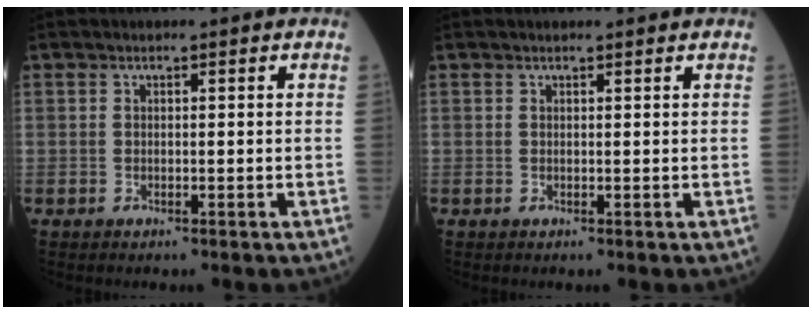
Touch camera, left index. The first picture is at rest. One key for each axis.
{"total": 1.7, "fx": 1.6, "fy": 0.2, "fz": 0.4, "tx": -0.008, "ty": 0.010, "tz": 0.019}